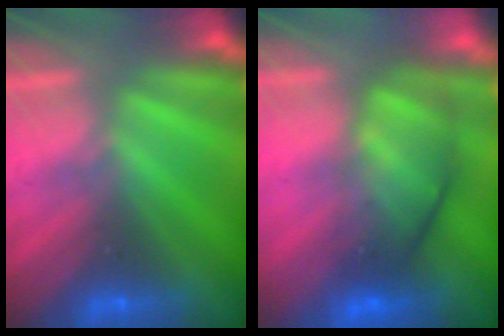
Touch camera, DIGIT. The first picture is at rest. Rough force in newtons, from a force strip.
{"total": 5.5}